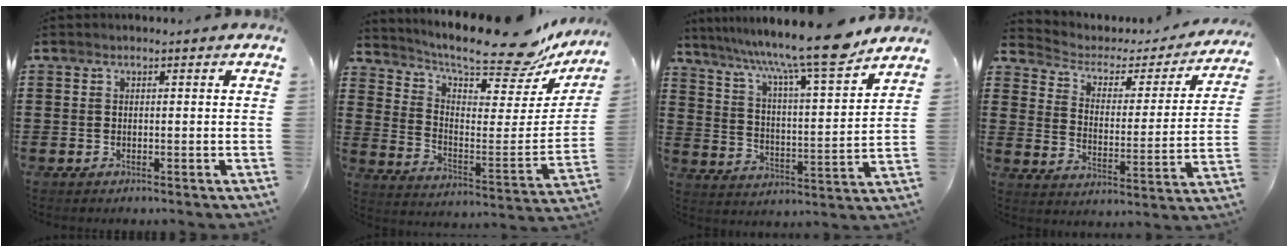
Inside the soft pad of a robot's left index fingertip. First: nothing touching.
{"total": 11.0, "force": [9.6, 1.3, 5.3], "torque": [-0.111, -0.078, 0.155]}
{"total": 11.9, "force": [10.0, -0.1, 6.5], "torque": [-0.143, -0.065, 0.159]}
{"total": 3.0, "force": [1.9, 1.9, 1.1], "torque": [-0.039, -0.013, 0.024]}